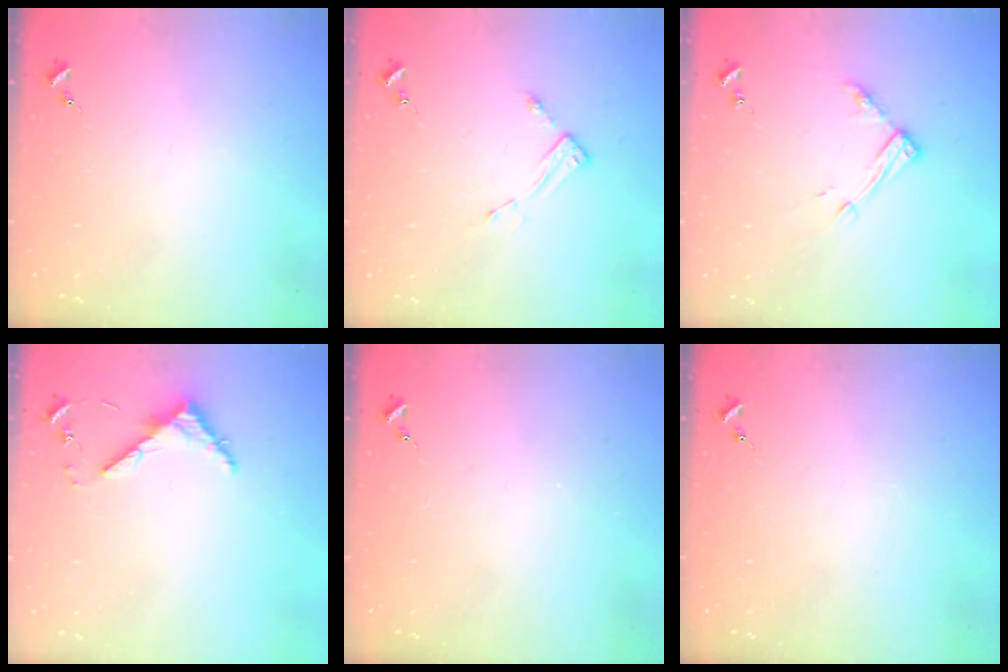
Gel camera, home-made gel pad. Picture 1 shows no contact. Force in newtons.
{"total": 2.6, "press": 2.6, "slide": 0.4}
{"total": 11.0, "press": 11.0, "slide": 0.8}
{"total": 4.6, "press": 4.6, "slide": 0.4}
{"total": 0.0}
{"total": 0.0}